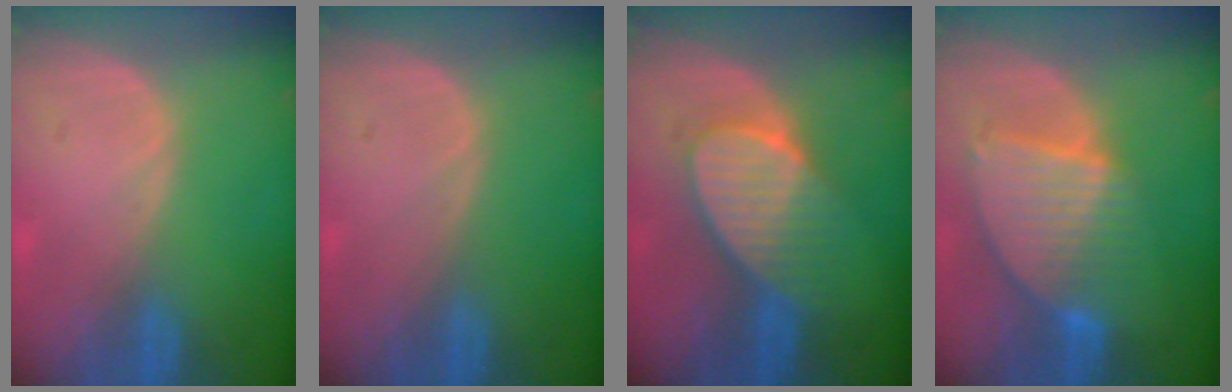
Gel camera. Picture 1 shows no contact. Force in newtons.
{"total": 0.0}
{"total": 7.5, "press": 7.4, "slide": 1.3}
{"total": 8.5, "press": 7.5, "slide": 4.0}